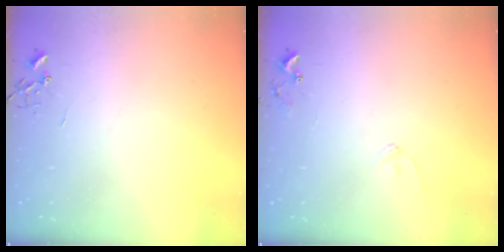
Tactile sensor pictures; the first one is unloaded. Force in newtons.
{"total": 7.8, "press": 7.7, "slide": 0.5}